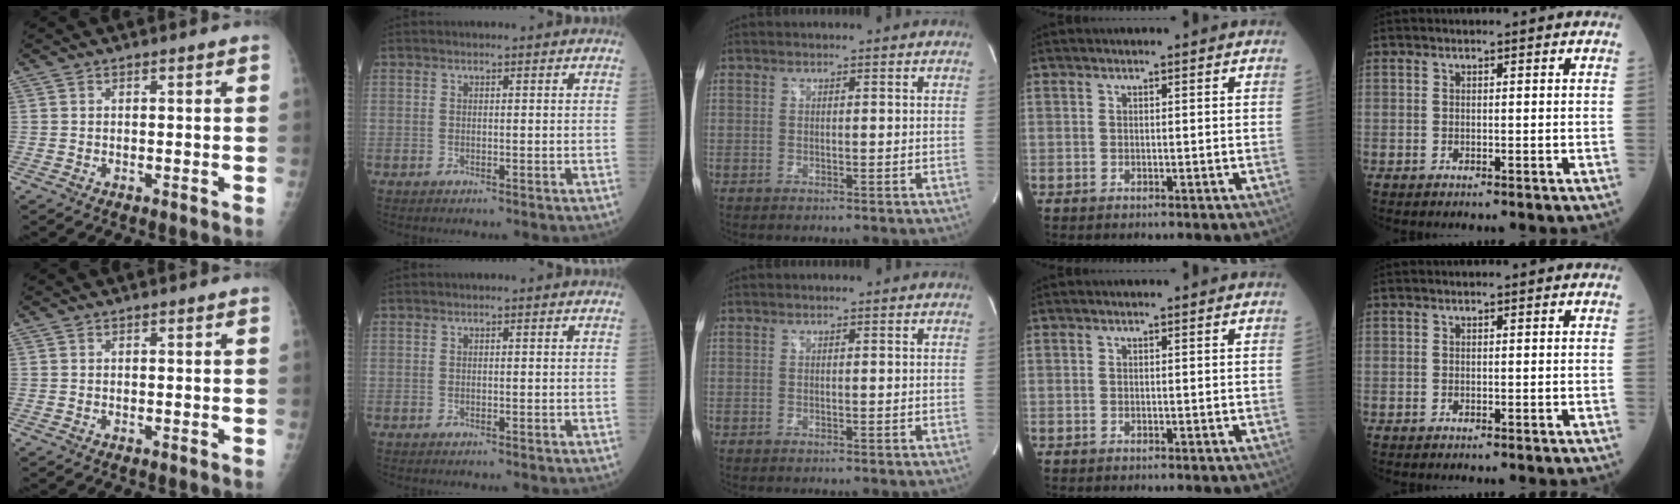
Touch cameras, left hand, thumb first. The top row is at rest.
{}